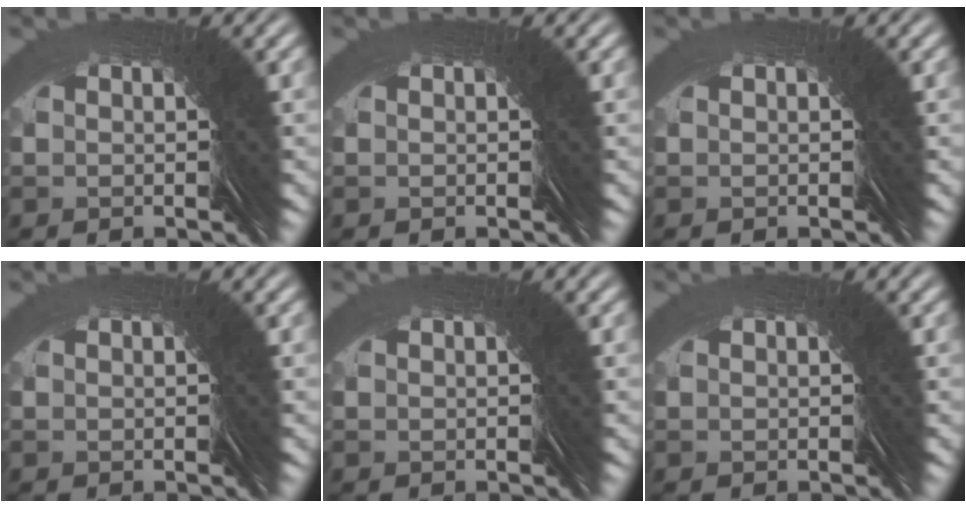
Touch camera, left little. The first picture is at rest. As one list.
[{"total": 0.0}, {"total": 0.0}, {"total": 0.0}, {"total": 0.0}, {"total": 0.0}]